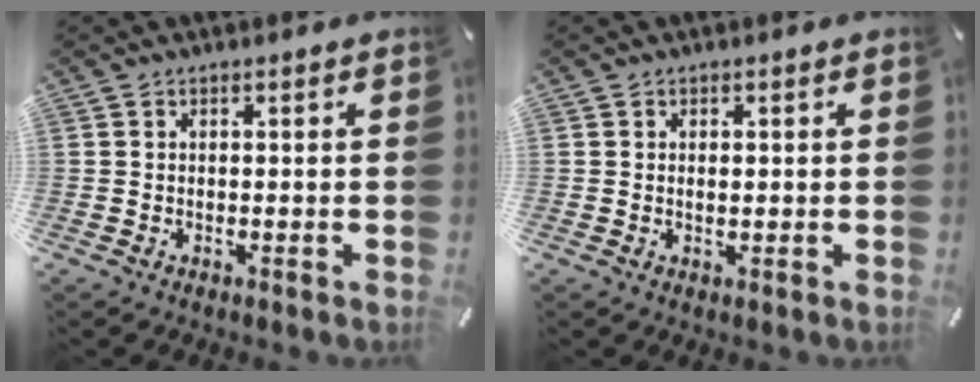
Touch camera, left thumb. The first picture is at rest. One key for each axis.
{"total": 1.0, "fx": 0.1, "fy": 0.5, "fz": 0.9, "tx": -0.011, "ty": -0.001, "tz": -0.001}